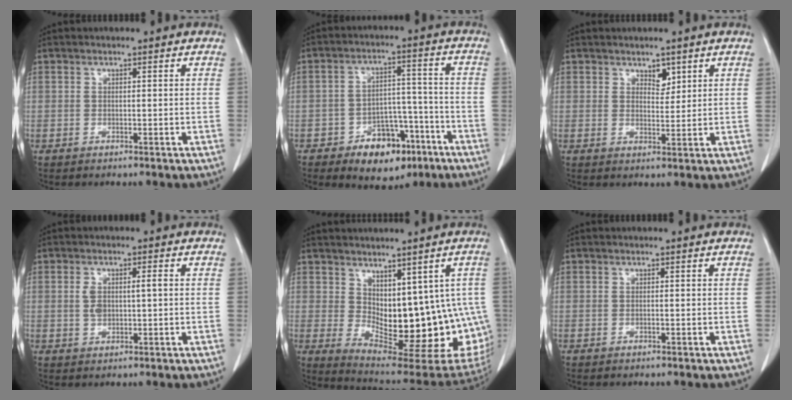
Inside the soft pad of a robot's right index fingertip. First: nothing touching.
{"total": 9.9, "force": [-5.7, 5.7, 5.7], "torque": [-0.075, 0.023, -0.081]}
{"total": 2.4, "force": [1.6, 1.3, 1.2], "torque": [-0.015, -0.005, 0.028]}
{"total": 3.8, "force": [0.3, 1.6, 3.4], "torque": [-0.071, 0.009, 0.010]}
{"total": 18.8, "force": [-1.0, 9.2, 16.4], "torque": [-0.170, -0.006, 0.012]}
{"total": 0.0}